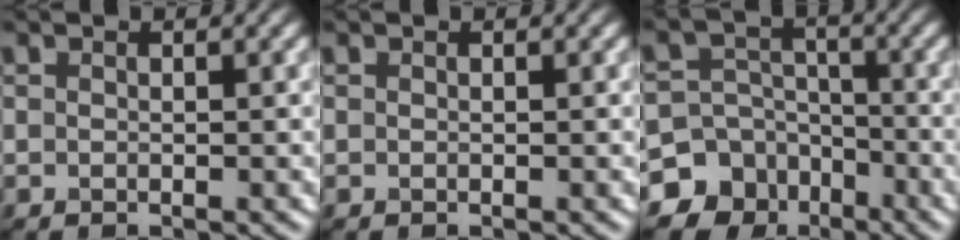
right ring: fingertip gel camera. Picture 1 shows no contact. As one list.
[{"total": 0.0}, {"total": 11.3, "force": [-6.5, 9.1, 1.4], "torque": [-0.029, -0.029, -0.126]}]